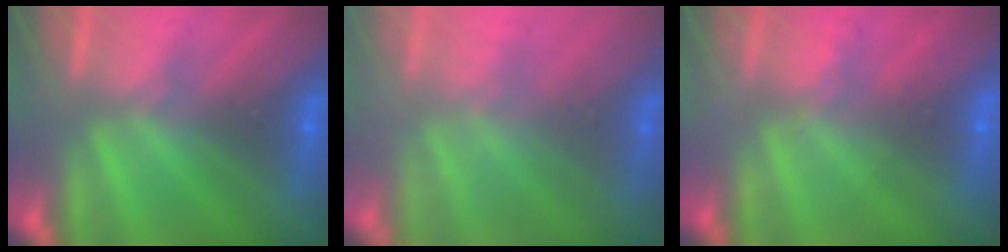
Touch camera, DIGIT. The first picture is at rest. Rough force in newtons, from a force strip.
{"total": 2.1}
{"total": 2.0}